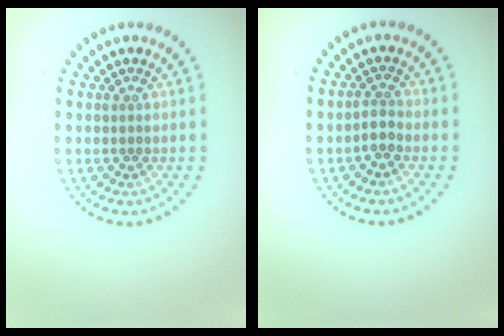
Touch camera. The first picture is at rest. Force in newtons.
{"total": 1.4, "press": 1.1, "slide": 0.9}